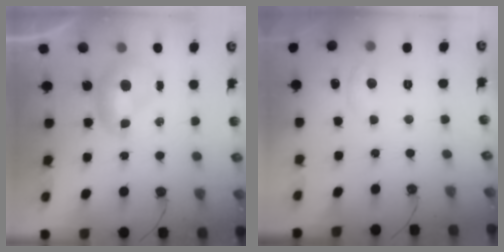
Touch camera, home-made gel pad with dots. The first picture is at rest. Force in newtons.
{"total": 0.9, "press": 0.6, "slide": 0.7}